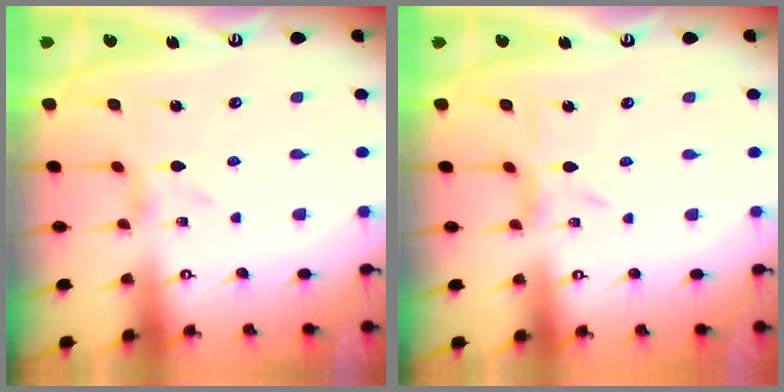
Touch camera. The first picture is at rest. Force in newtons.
{"total": 3.0, "press": 2.9, "slide": 0.3}